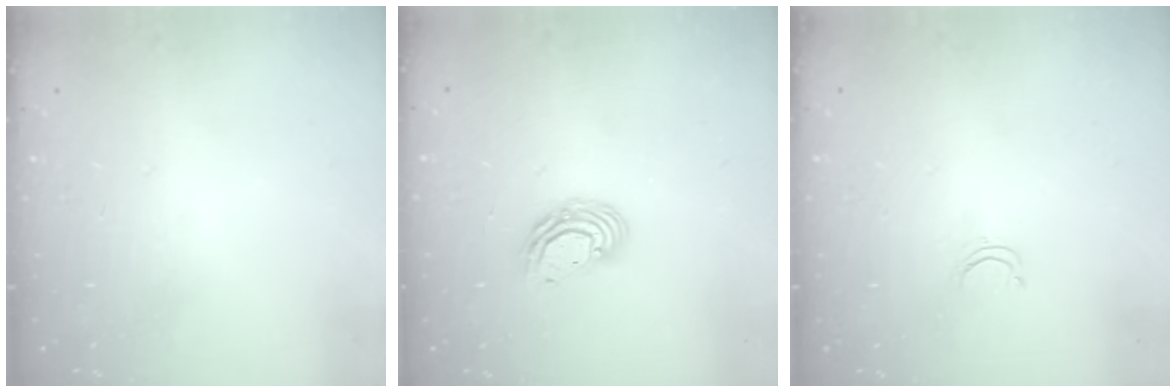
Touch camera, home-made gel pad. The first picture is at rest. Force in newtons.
{"total": 6.9, "press": 6.9, "slide": 0.8}
{"total": 2.4, "press": 2.4, "slide": 0.2}